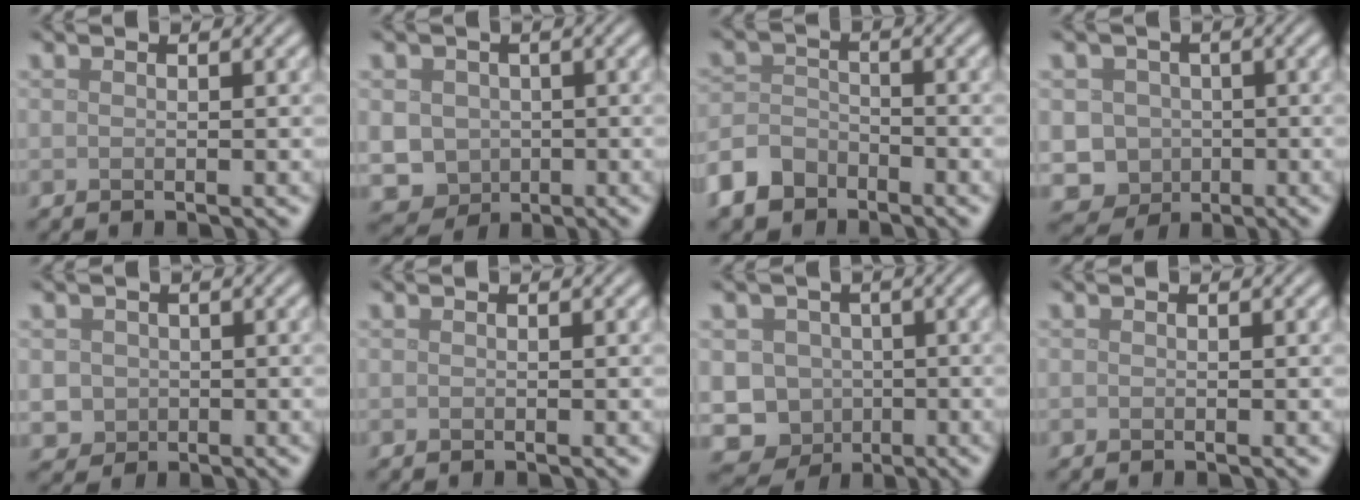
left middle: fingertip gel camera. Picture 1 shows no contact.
{"total": 6.4, "force": [-1.1, 6.1, 1.9], "torque": [-0.039, -0.007, -0.041]}
{"total": 4.4, "force": [-3.3, 2.6, 1.2], "torque": [-0.029, -0.002, -0.072]}
{"total": 7.1, "force": [-2.4, 6.5, 1.6], "torque": [-0.012, -0.003, -0.064]}
{"total": 2.2, "force": [-0.2, 2.2, 0.4], "torque": [0.001, -0.001, -0.004]}
{"total": 0.0}
{"total": 9.4, "force": [-3.1, 8.6, 2.3], "torque": [-0.026, -0.008, -0.081]}
{"total": 0.0}